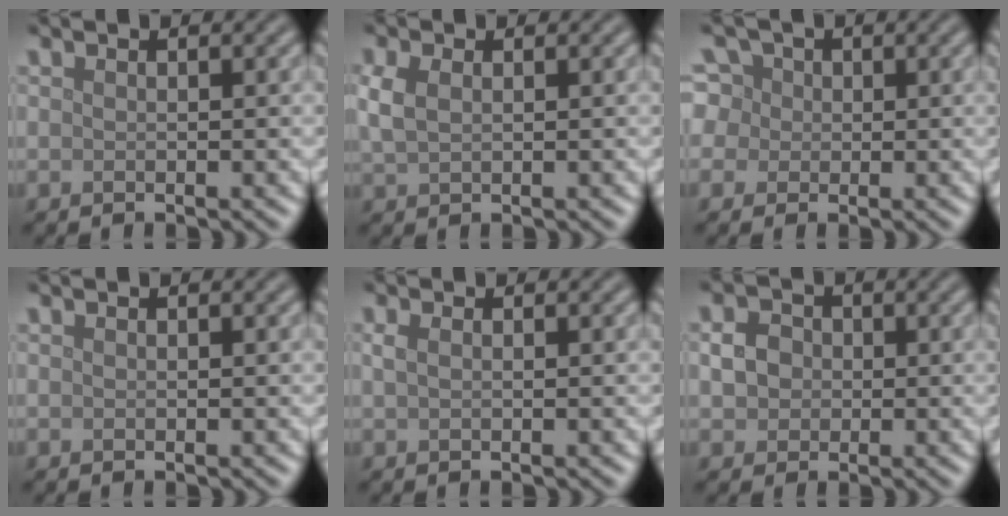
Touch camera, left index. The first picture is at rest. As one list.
[{"total": 2.5, "force": [0.6, 1.7, 1.7], "torque": [-0.046, 0.004, 0.013]}, {"total": 7.2, "force": [2.6, 5.9, 3.1], "torque": [-0.050, 0.041, 0.004]}, {"total": 0.0}, {"total": 0.8, "force": [0.3, 0.4, 0.6], "torque": [-0.016, 0.001, 0.005]}, {"total": 2.2, "force": [0.1, 2.0, 0.9], "torque": [-0.014, 0.002, -0.001]}]